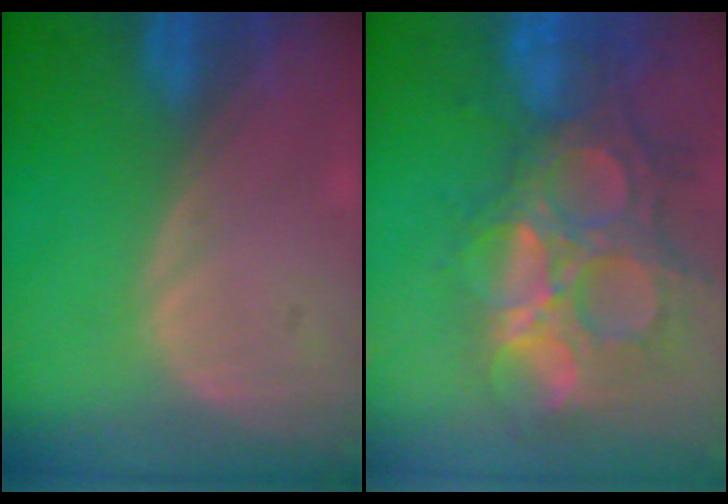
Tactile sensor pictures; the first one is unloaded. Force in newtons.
{"total": 14.8, "press": 12.1, "slide": 8.4}